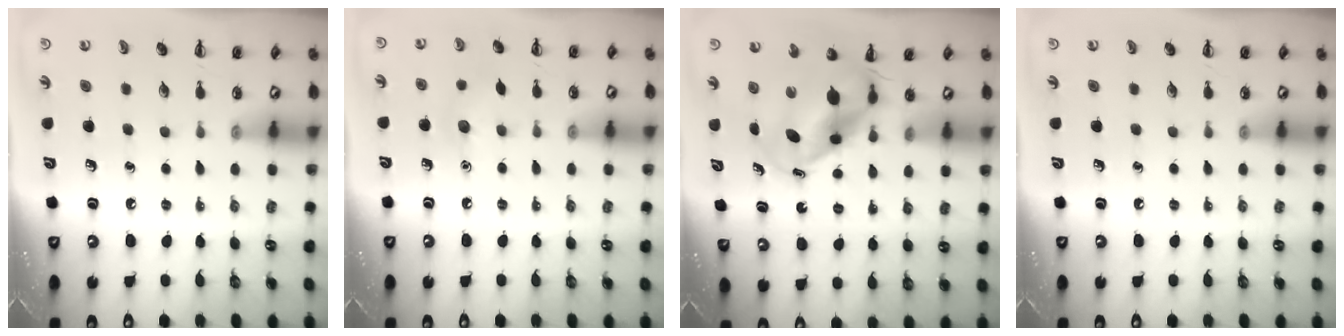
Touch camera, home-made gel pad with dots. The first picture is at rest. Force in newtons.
{"total": 6.5, "press": 6.3, "slide": 1.7}
{"total": 6.5, "press": 6.4, "slide": 1.2}
{"total": 0.0}